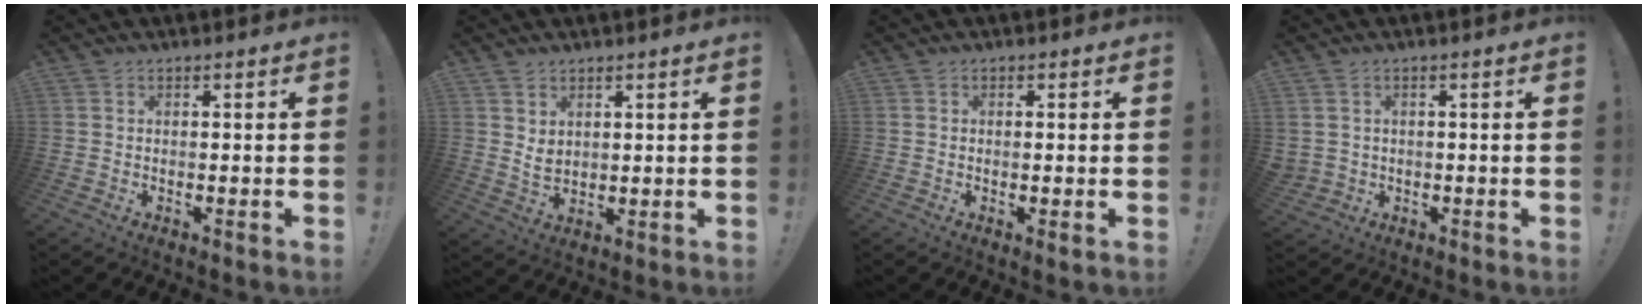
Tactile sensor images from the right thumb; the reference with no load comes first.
{"total": 4.1, "force": [2.2, 2.7, 2.1], "torque": [-0.023, -0.015, 0.039]}
{"total": 1.5, "force": [0.2, 0.0, 1.5], "torque": [-0.022, -0.002, 0.003]}
{"total": 1.9, "force": [0.6, 1.6, 0.8], "torque": [-0.012, -0.002, 0.012]}